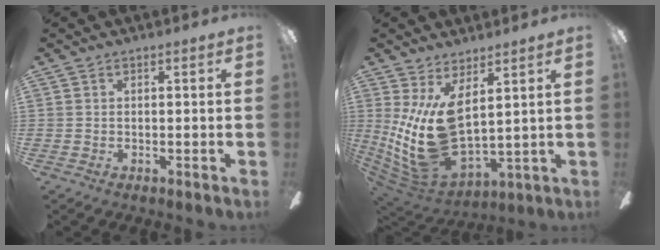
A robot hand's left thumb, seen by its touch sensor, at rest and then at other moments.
{"total": 15.9, "force": [3.7, 7.5, 13.5], "torque": [-0.297, -0.038, 0.075]}